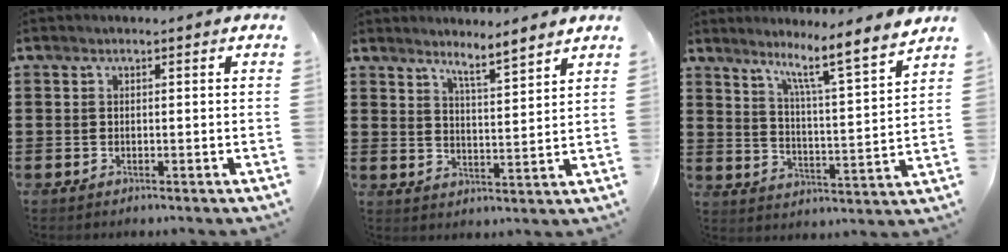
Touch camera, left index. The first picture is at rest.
{"total": 4.3, "force": [4.1, -0.5, 1.5], "torque": [-0.036, -0.025, 0.067]}
{"total": 7.4, "force": [6.0, -0.9, 4.2], "torque": [-0.080, -0.057, 0.087]}